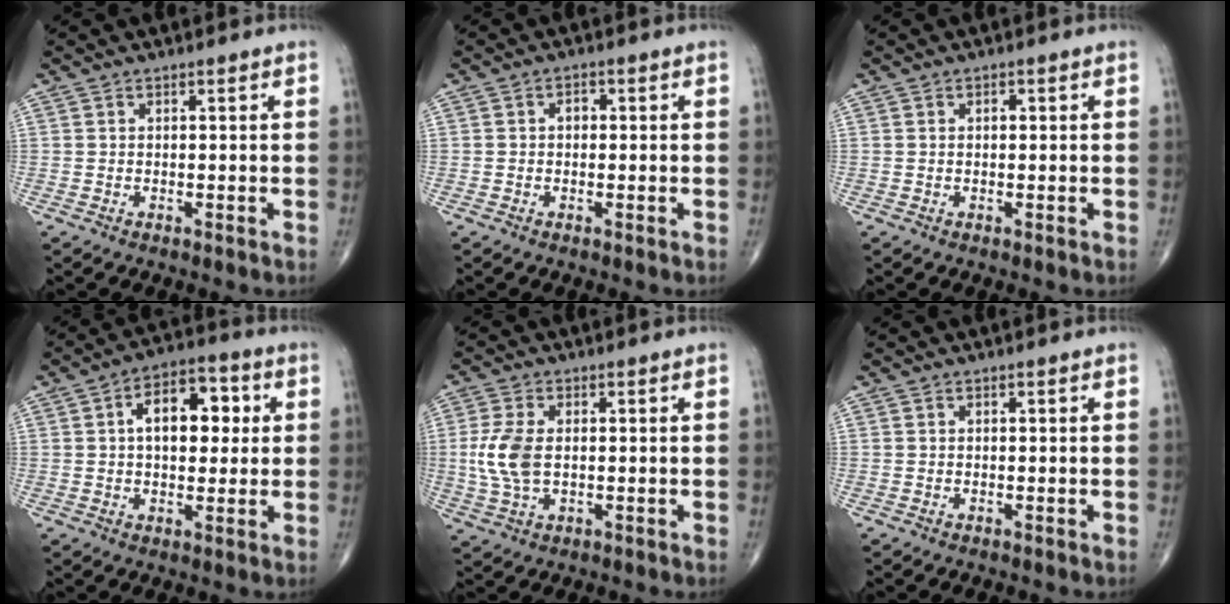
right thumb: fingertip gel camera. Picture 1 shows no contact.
{"total": 1.6, "force": [0.0, 1.1, 1.1], "torque": [-0.011, 0.006, -0.004]}
{"total": 1.0, "force": [0.2, 0.6, 0.8], "torque": [-0.012, 0.003, 0.004]}
{"total": 11.8, "force": [2.2, 6.9, 9.3], "torque": [-0.109, 0.017, 0.027]}
{"total": 7.7, "force": [0.2, 4.3, 6.3], "torque": [-0.151, -0.001, 0.005]}
{"total": 0.0}